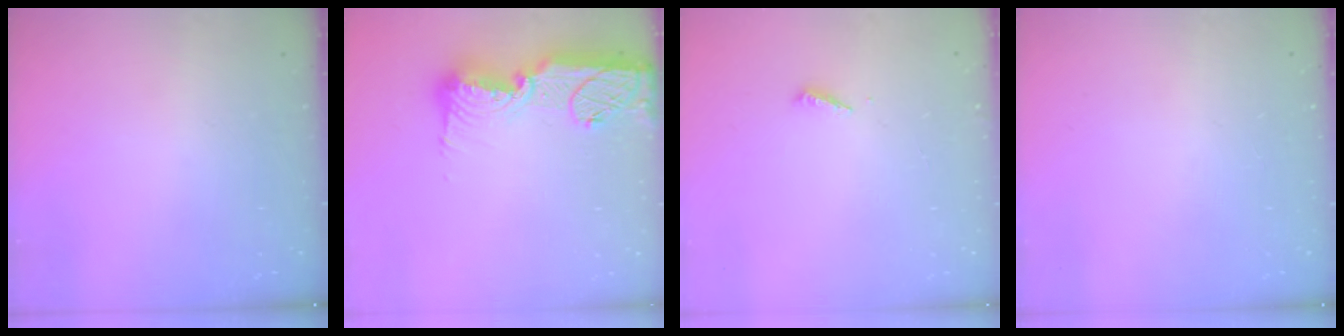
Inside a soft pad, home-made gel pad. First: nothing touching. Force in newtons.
{"total": 17.3, "press": 17.2, "slide": 1.5}
{"total": 2.0, "press": 2.0, "slide": 0.2}
{"total": 0.0}